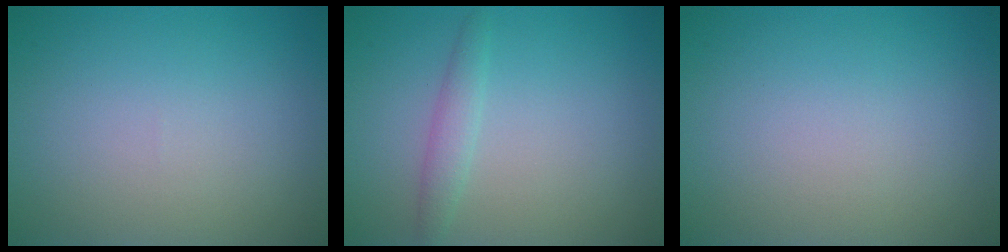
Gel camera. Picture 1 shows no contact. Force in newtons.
{"total": 1.6, "press": 1.6, "slide": 0.1}
{"total": 0.0}